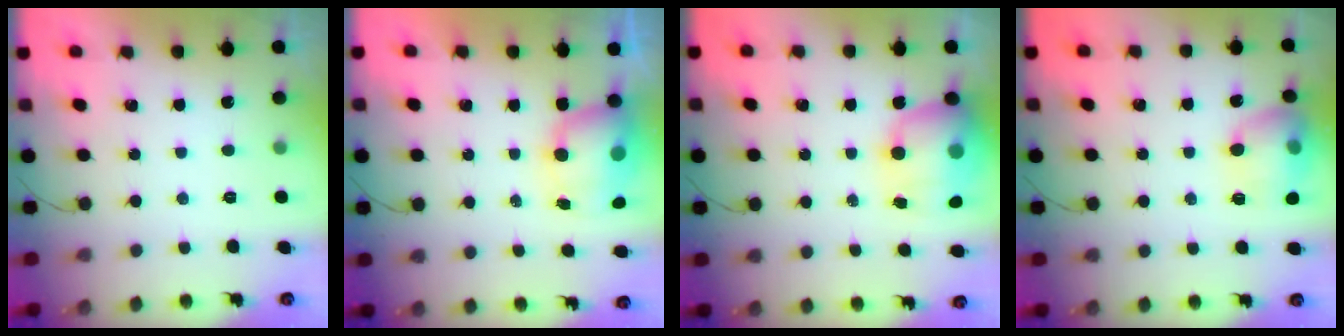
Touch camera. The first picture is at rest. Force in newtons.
{"total": 9.0, "press": 8.7, "slide": 2.4}
{"total": 14.7, "press": 14.2, "slide": 3.5}
{"total": 14.3, "press": 14.2, "slide": 1.5}